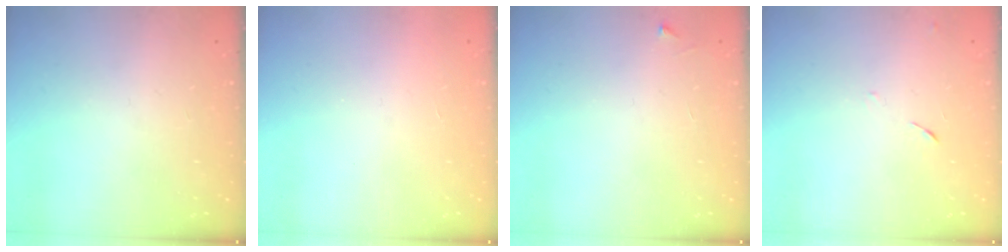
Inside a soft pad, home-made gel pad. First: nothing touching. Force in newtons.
{"total": 1.6, "press": 1.6, "slide": 0.1}
{"total": 2.5, "press": 2.5, "slide": 0.3}
{"total": 6.3, "press": 6.2, "slide": 0.6}